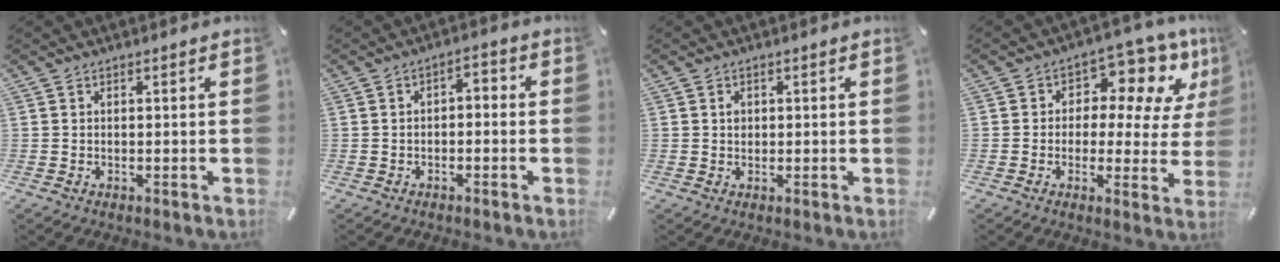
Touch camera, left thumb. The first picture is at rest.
{"total": 2.9, "force": [-2.0, 1.4, 1.7], "torque": [-0.029, 0.016, -0.040]}
{"total": 1.4, "force": [0.2, 1.2, 0.6], "torque": [-0.005, 0.001, 0.002]}
{"total": 10.5, "force": [5.6, 6.6, 6.0], "torque": [-0.083, -0.042, 0.097]}